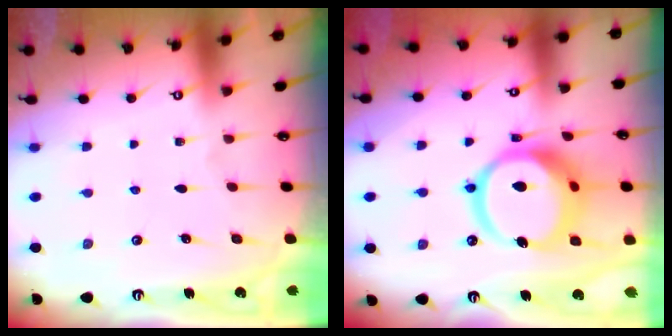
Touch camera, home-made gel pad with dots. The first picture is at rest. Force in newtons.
{"total": 17.9, "press": 17.8, "slide": 2.2}